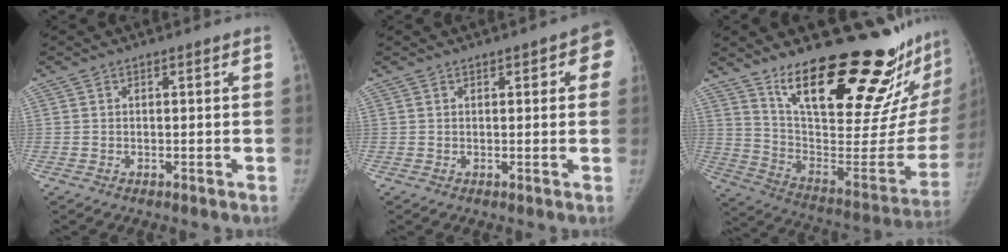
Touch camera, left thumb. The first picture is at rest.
{"total": 4.8, "force": [1.8, 2.1, 4.0], "torque": [-0.022, -0.001, 0.013]}
{"total": 31.9, "force": [23.3, 8.9, 19.9], "torque": [-0.258, -0.139, 0.354]}